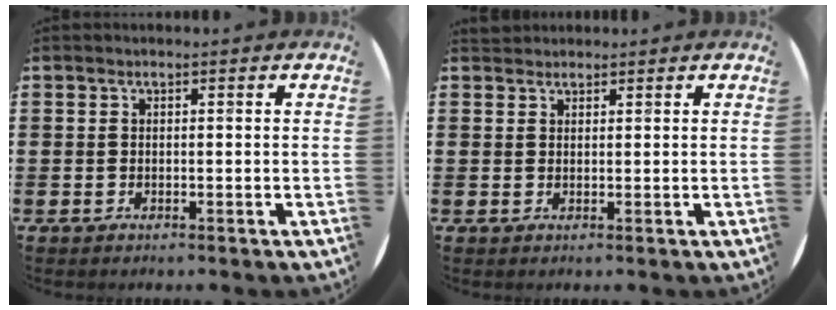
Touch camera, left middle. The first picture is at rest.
{"total": 1.1, "force": [1.0, 0.3, -0.1], "torque": [0.000, 0.003, 0.021]}